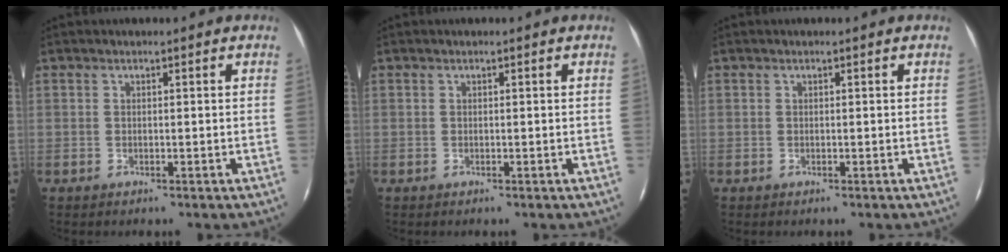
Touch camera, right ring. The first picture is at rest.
{"total": 0.0}
{"total": 0.0}